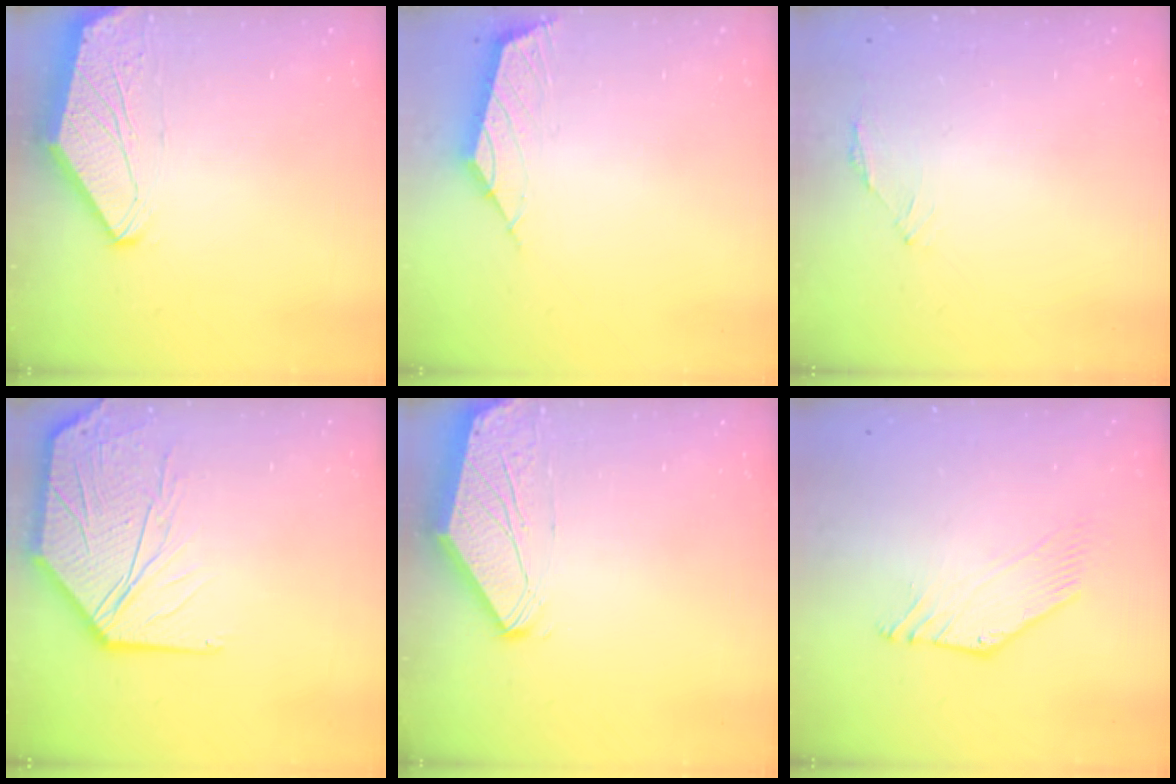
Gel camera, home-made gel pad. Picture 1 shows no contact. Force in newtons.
{"total": 2.7, "press": 2.6, "slide": 0.7}
{"total": 1.2, "press": 1.0, "slide": 0.5}
{"total": 15.2, "press": 15.1, "slide": 1.8}
{"total": 0.0}
{"total": 0.8, "press": 0.7, "slide": 0.2}